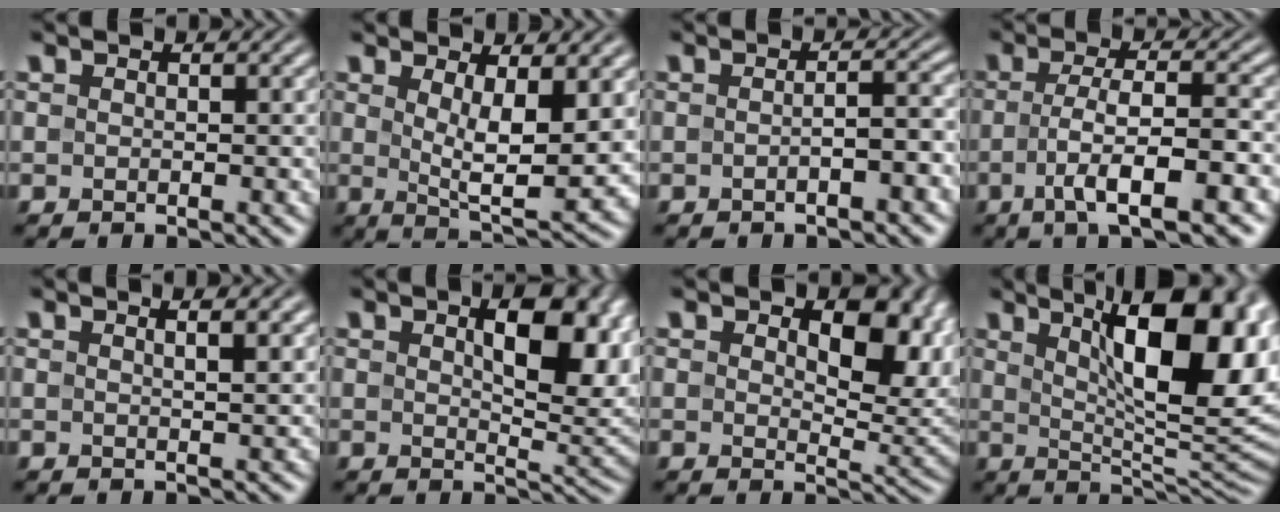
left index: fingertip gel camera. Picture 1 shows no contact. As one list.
[{"total": 6.5, "force": [1.6, 2.0, 6.0], "torque": [-0.103, -0.017, 0.034]}, {"total": 3.0, "force": [-0.8, 0.9, 2.7], "torque": [-0.027, 0.011, -0.012]}, {"total": 6.6, "force": [-2.2, 1.4, 6.1], "torque": [-0.102, 0.001, -0.040]}, {"total": 3.2, "force": [1.7, 1.1, 2.4], "torque": [-0.011, 0.011, 0.001]}, {"total": 9.1, "force": [2.7, 3.6, 7.9], "torque": [-0.110, 0.002, 0.046]}, {"total": 7.6, "force": [2.2, 4.1, 6.1], "torque": [-0.087, -0.007, 0.036]}, {"total": 13.9, "force": [4.7, 4.4, 12.2], "torque": [-0.155, 0.004, 0.075]}]